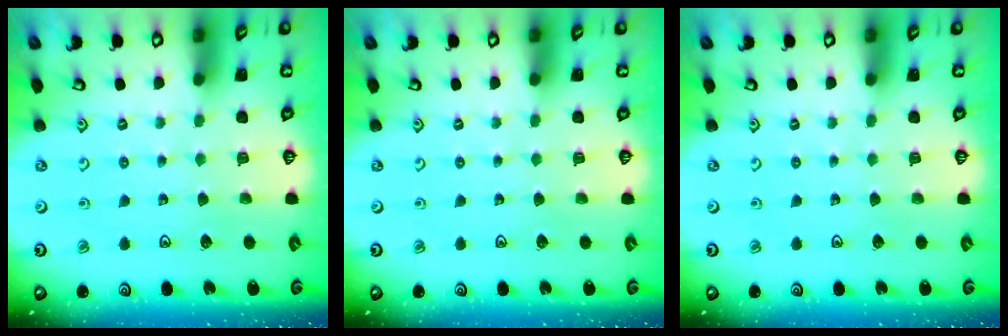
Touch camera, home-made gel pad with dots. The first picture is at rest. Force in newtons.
{"total": 0.0}
{"total": 0.0}